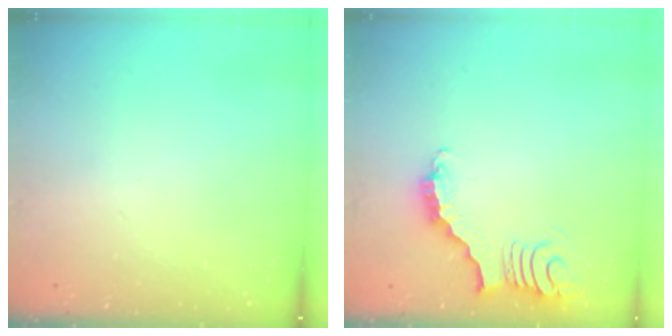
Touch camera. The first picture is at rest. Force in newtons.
{"total": 3.8, "press": 3.8, "slide": 0.6}